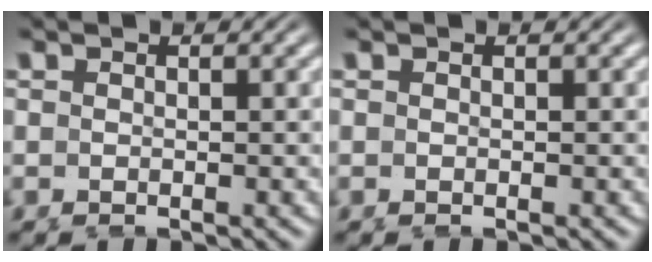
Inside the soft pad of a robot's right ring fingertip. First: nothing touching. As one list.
[{"total": 0.0}]